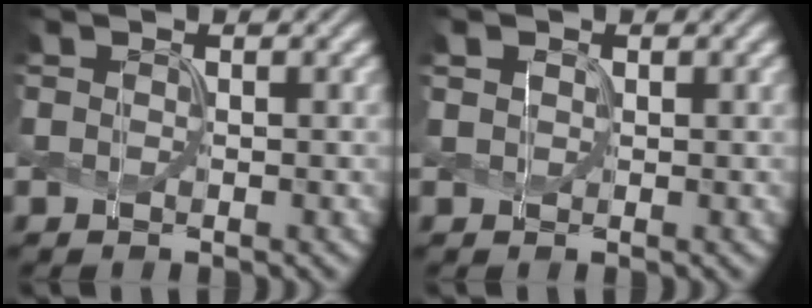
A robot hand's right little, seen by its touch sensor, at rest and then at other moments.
{"total": 0.9, "force": [0.4, 0.7, 0.3], "torque": [-0.007, 0.001, 0.009]}